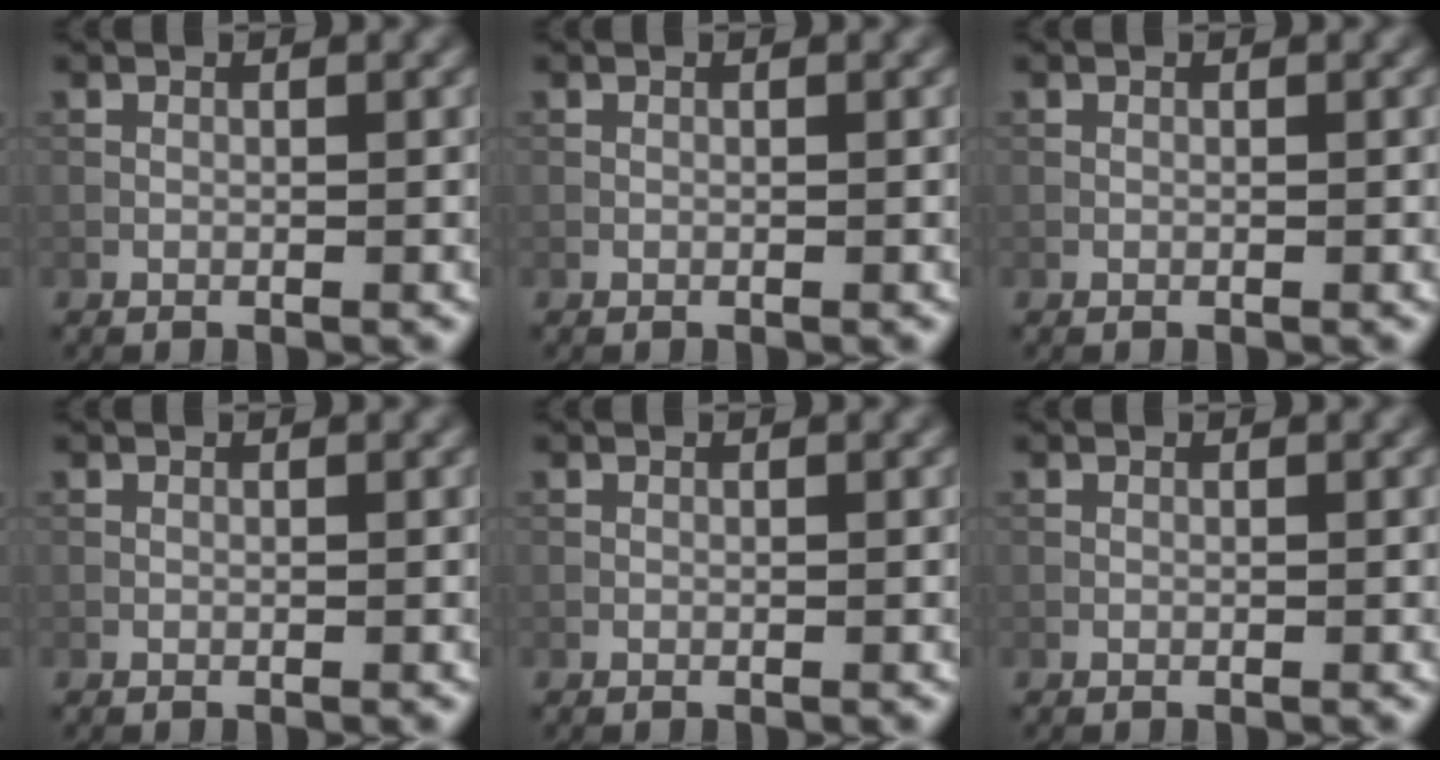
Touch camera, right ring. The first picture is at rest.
{"total": 0.0}
{"total": 0.0}
{"total": 0.0}
{"total": 0.0}
{"total": 0.0}